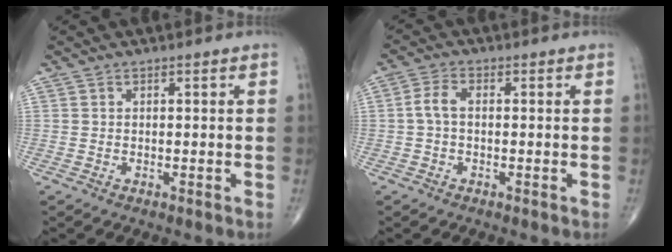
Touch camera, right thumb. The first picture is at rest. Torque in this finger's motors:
{"motor_torque": [-0.02, -0.02, 0.25, -0.25, 0.04]}